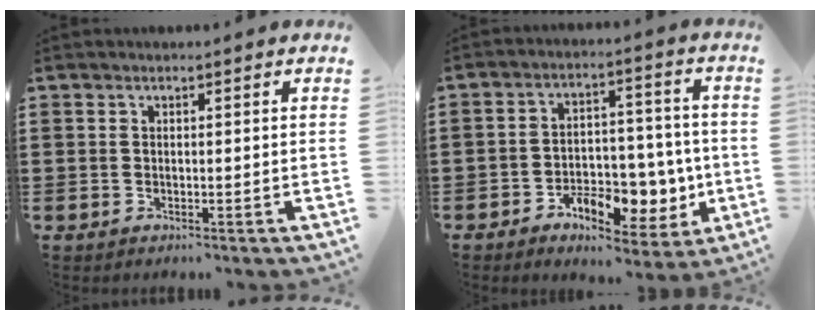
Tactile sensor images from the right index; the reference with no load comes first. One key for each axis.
{"total": 8.2, "fx": -3.1, "fy": 5.3, "fz": 5.3, "tx": -0.066, "ty": 0.016, "tz": -0.055}